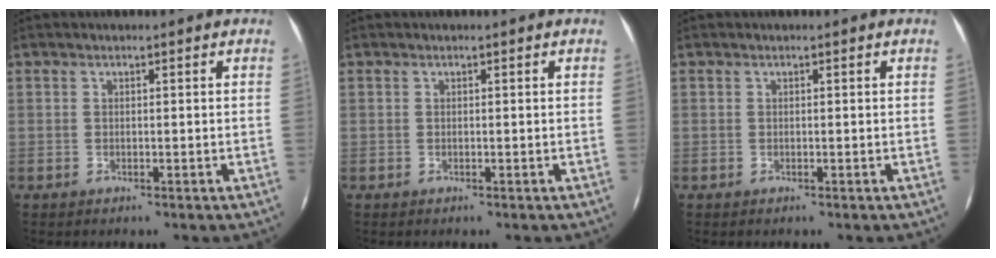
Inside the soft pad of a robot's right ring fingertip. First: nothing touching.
{"total": 0.0}
{"total": 0.0}